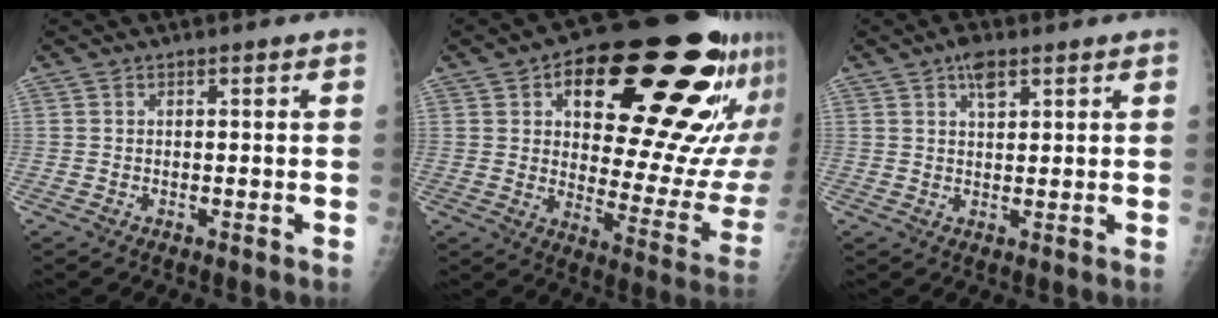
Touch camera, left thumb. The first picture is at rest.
{"total": 30.0, "force": [14.7, 12.6, 22.9], "torque": [-0.267, -0.019, 0.216]}
{"total": 3.8, "force": [2.3, 1.7, 2.6], "torque": [-0.035, -0.005, 0.037]}